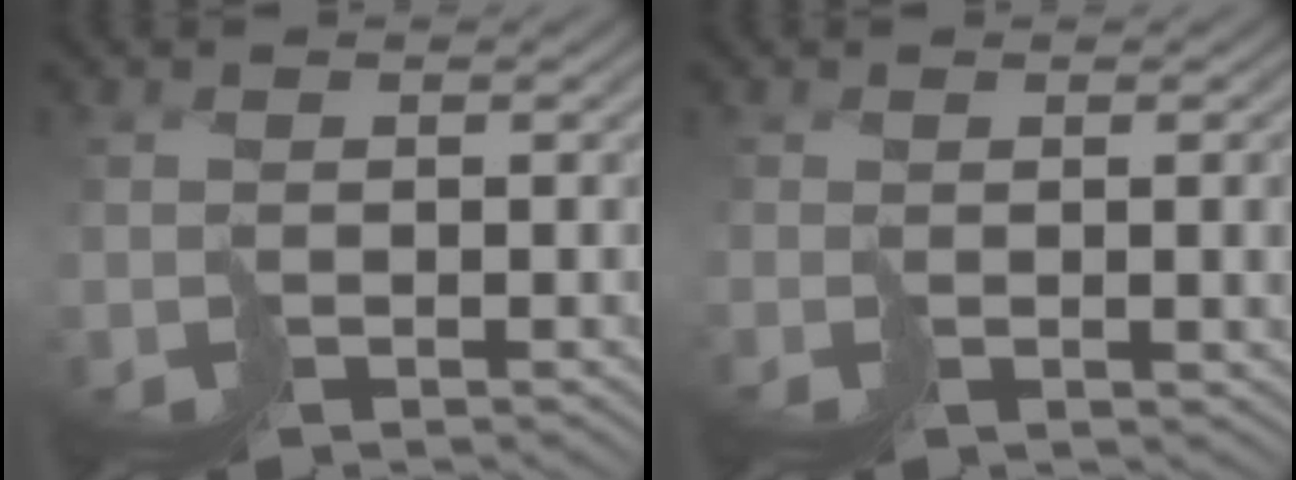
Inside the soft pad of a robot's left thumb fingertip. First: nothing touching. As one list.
[{"total": 2.1, "force": [0.0, 0.6, 2.0], "torque": [-0.025, -0.009, 0.013]}]